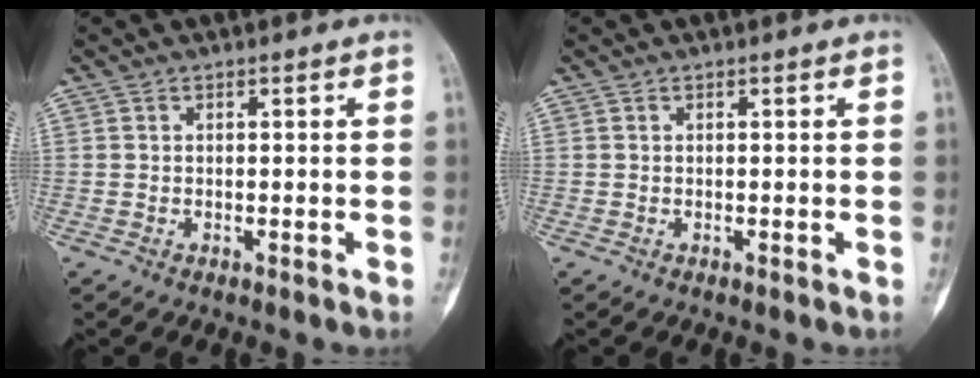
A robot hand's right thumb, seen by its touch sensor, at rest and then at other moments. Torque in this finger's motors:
{"motor_torque": [0.17, 0.17, 0.07, 0.10, 0.01]}